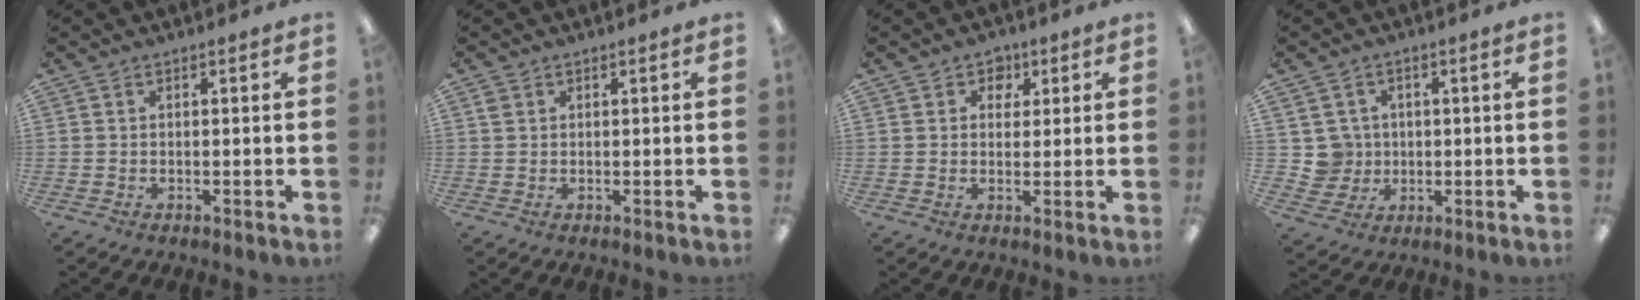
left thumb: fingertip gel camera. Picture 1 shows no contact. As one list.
[{"total": 1.0, "force": [0.6, 0.8, 0.2], "torque": [0.002, 0.000, 0.009]}, {"total": 3.9, "force": [2.1, 3.2, 0.8], "torque": [-0.003, -0.003, 0.034]}, {"total": 5.8, "force": [1.1, 5.7, 0.2], "torque": [-0.011, 0.005, 0.026]}]